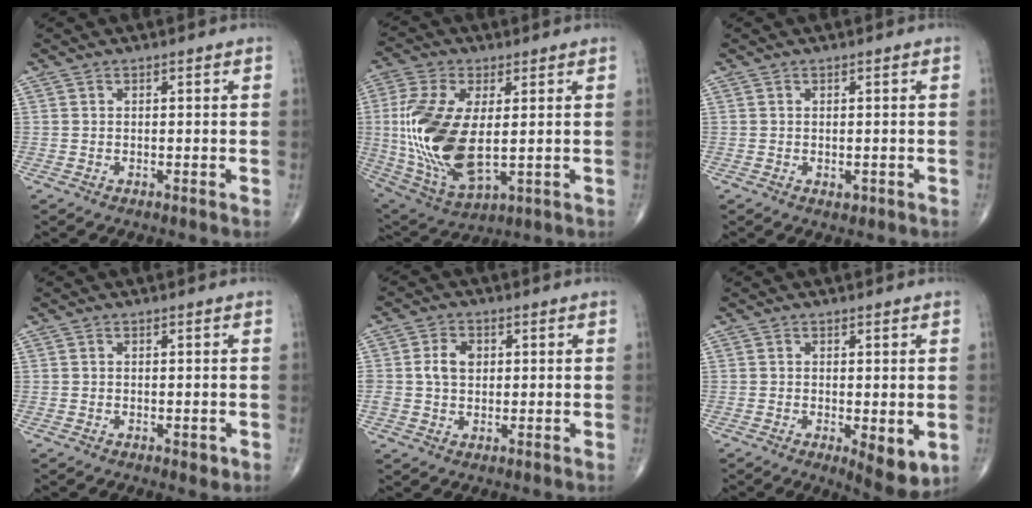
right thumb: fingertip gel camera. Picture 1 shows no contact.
{"total": 19.1, "force": [0.5, 9.5, 16.6], "torque": [-0.363, -0.014, 0.023]}
{"total": 1.2, "force": [-0.3, 0.8, 0.8], "torque": [-0.010, -0.002, -0.002]}
{"total": 1.6, "force": [-0.6, 0.9, 1.1], "torque": [-0.010, -0.001, -0.007]}
{"total": 5.0, "force": [0.7, 3.7, 3.3], "torque": [-0.057, 0.006, 0.011]}
{"total": 6.6, "force": [-1.5, 2.6, 5.9], "torque": [-0.081, -0.019, -0.019]}